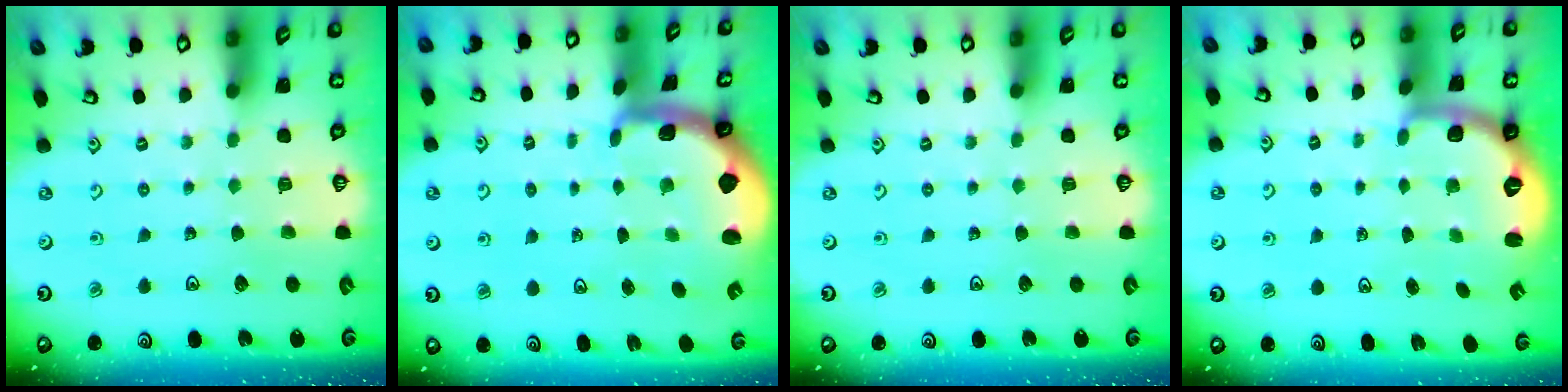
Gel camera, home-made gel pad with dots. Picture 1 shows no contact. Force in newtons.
{"total": 1.9, "press": 1.9, "slide": 0.4}
{"total": 0.0}
{"total": 2.7, "press": 1.6, "slide": 2.1}